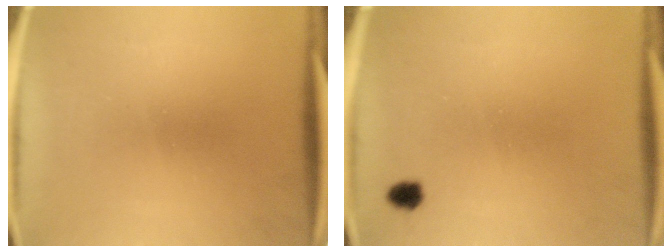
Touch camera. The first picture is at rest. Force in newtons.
{"total": 1.8}